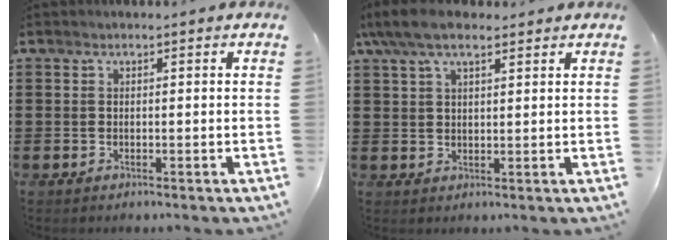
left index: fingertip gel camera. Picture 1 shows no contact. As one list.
[{"total": 6.4, "force": [4.4, 2.4, 3.9], "torque": [-0.087, 0.003, 0.082]}]